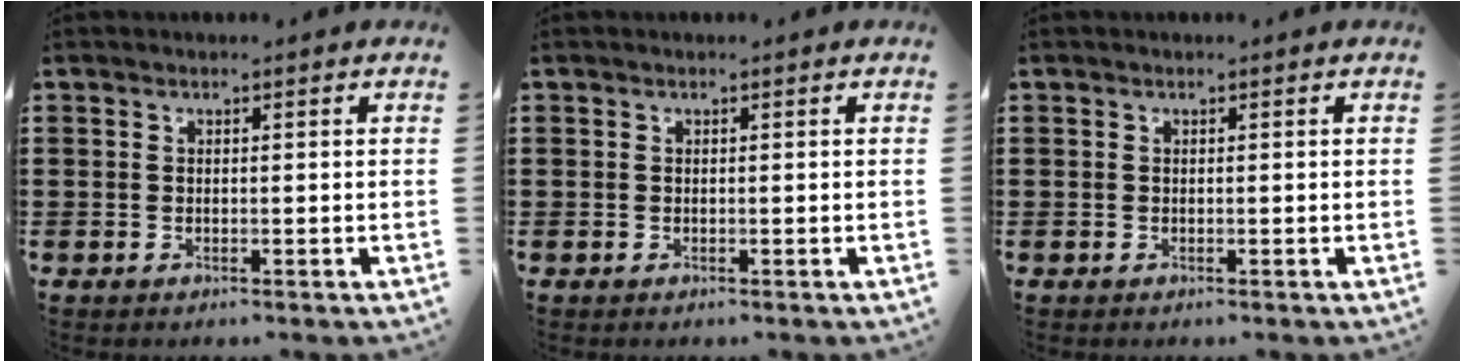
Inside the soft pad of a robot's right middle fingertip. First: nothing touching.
{"total": 0.0}
{"total": 0.0}